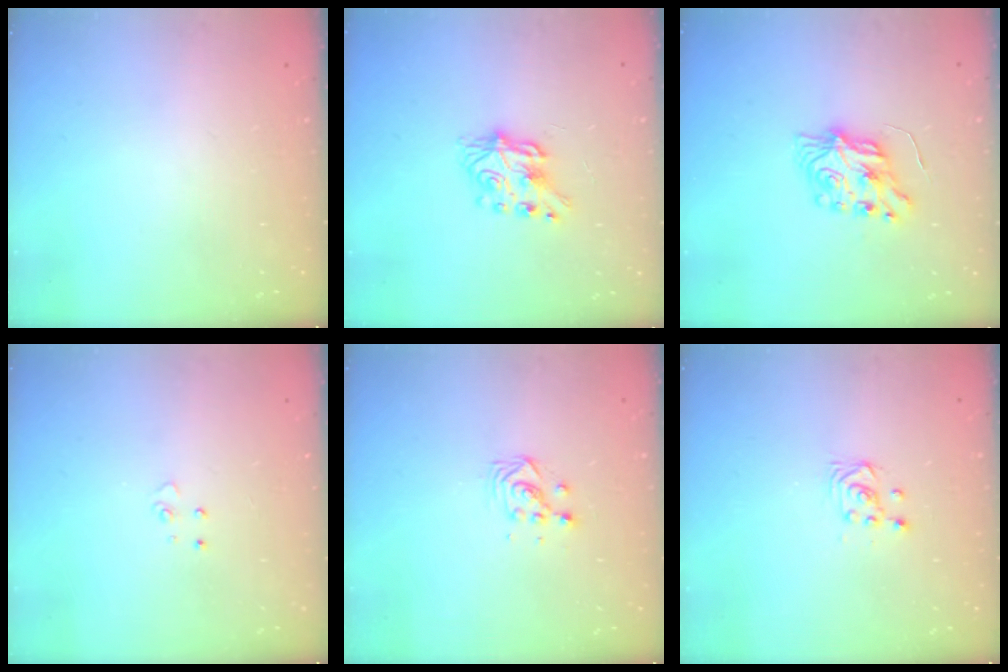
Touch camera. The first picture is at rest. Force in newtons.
{"total": 7.2, "press": 7.2, "slide": 0.4}
{"total": 7.3, "press": 7.3, "slide": 0.2}
{"total": 3.4, "press": 3.4, "slide": 0.3}
{"total": 3.3, "press": 3.3, "slide": 0.3}
{"total": 3.5, "press": 3.4, "slide": 0.8}